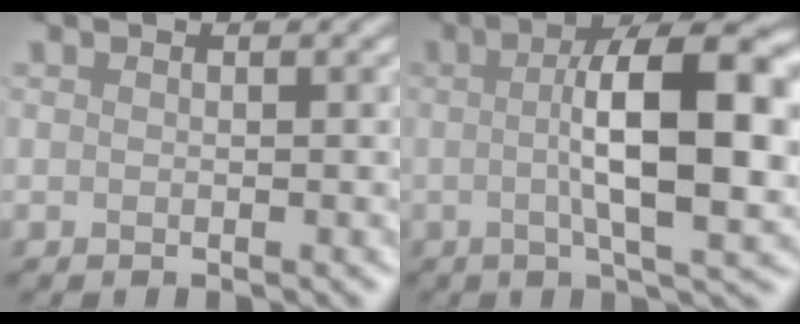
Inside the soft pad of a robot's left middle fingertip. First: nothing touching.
{"total": 10.1, "force": [0.4, 1.8, 9.9], "torque": [-0.153, 0.017, 0.024]}